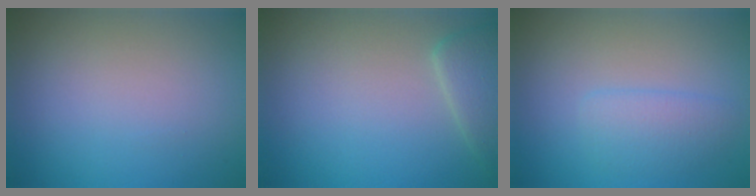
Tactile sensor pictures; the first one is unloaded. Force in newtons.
{"total": 2.5, "press": 2.5, "slide": 0.3}
{"total": 2.4, "press": 2.4, "slide": 0.1}